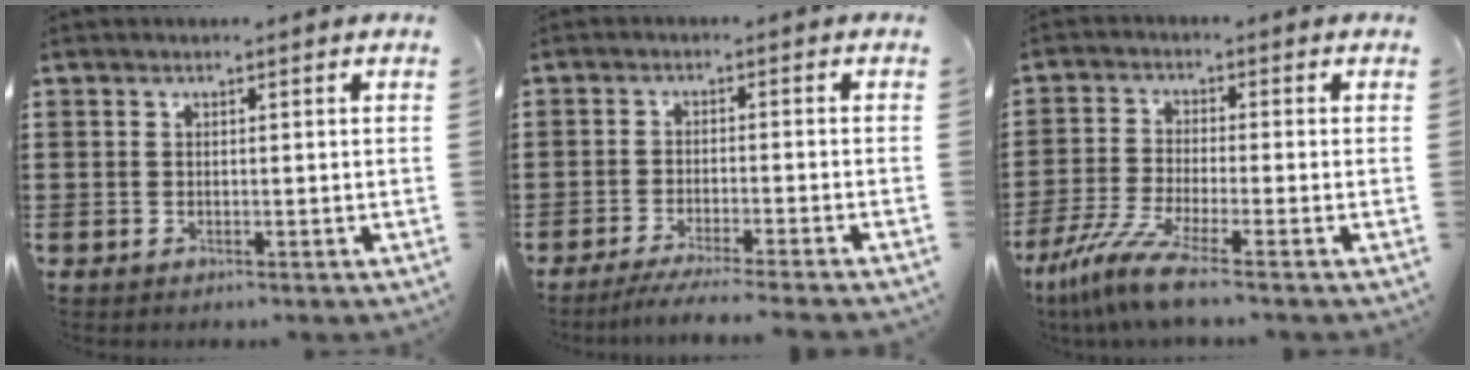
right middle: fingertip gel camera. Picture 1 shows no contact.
{"total": 3.5, "force": [-3.1, -0.5, 1.5], "torque": [-0.026, -0.007, -0.060]}
{"total": 6.8, "force": [-4.9, 0.1, 4.8], "torque": [-0.121, -0.028, -0.098]}